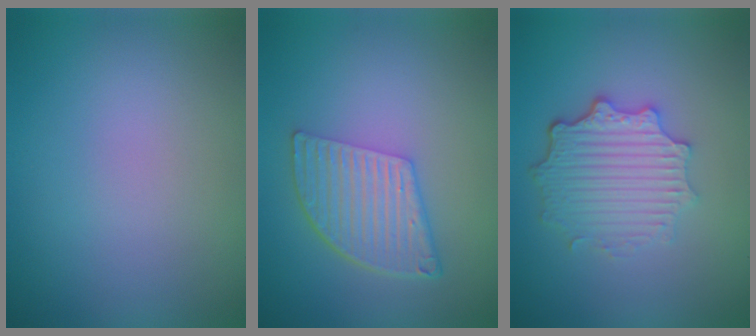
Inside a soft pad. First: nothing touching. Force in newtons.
{"total": 5.2, "press": 3.7, "slide": 3.6}
{"total": 4.6, "press": 3.6, "slide": 2.8}